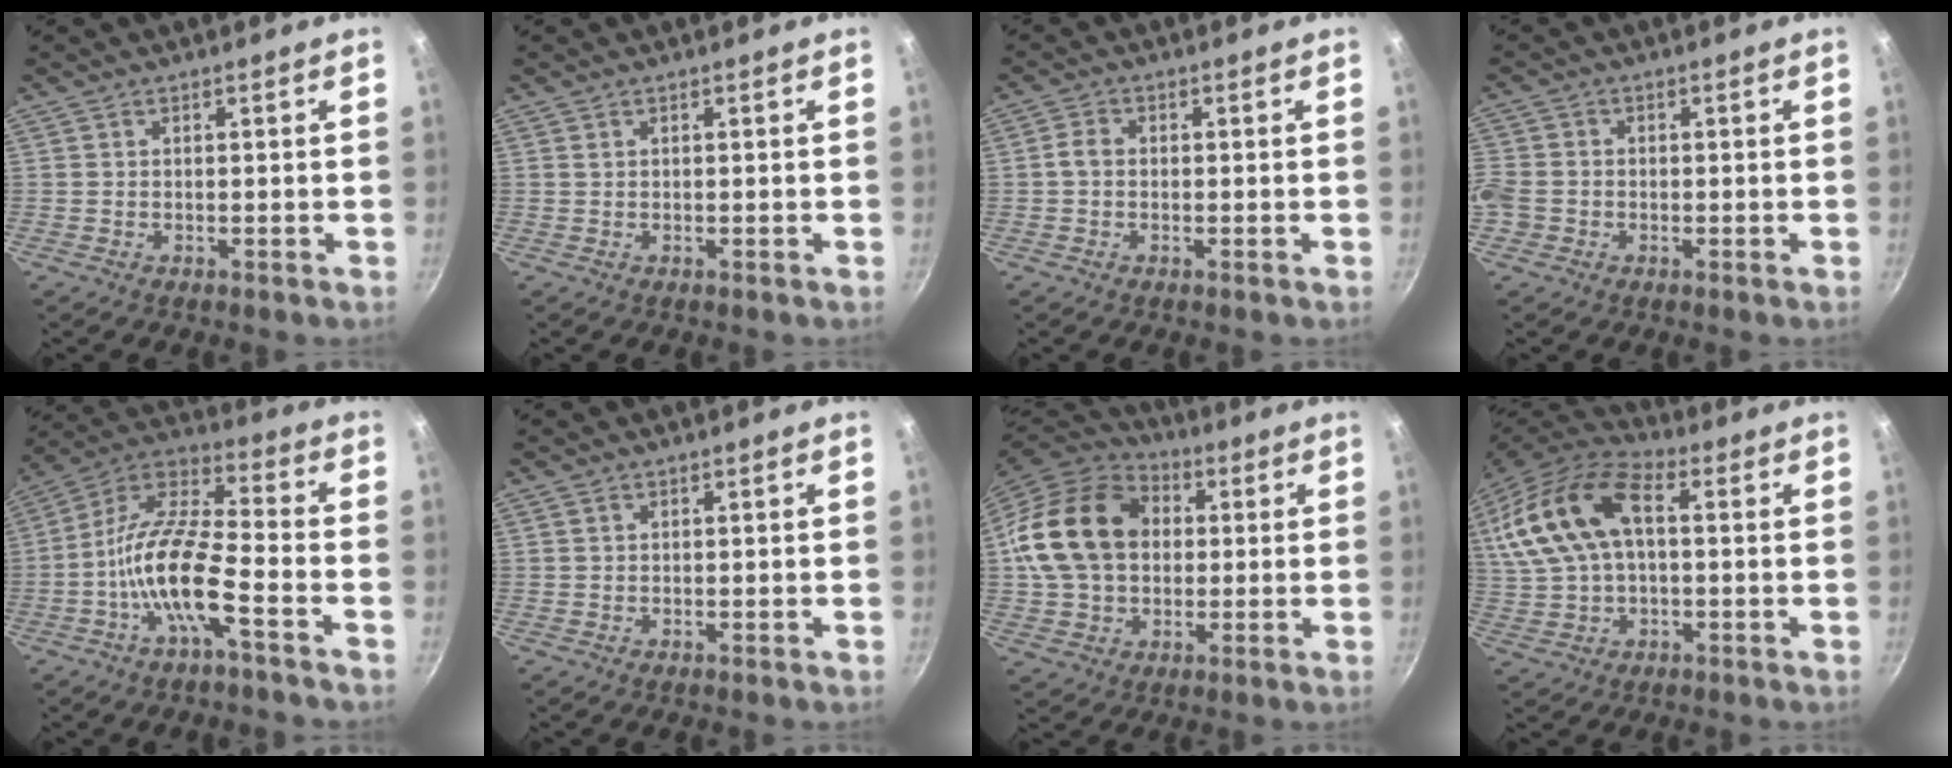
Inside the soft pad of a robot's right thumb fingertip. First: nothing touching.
{"total": 0.0}
{"total": 2.4, "force": [-0.2, 1.8, 1.5], "torque": [-0.028, 0.010, -0.008]}
{"total": 6.1, "force": [-1.5, 5.2, 2.8], "torque": [-0.064, 0.008, -0.039]}
{"total": 14.7, "force": [-5.8, 4.2, 12.8], "torque": [-0.245, 0.046, -0.127]}
{"total": 0.7, "force": [0.3, 0.6, 0.3], "torque": [-0.004, 0.001, 0.005]}
{"total": 20.6, "force": [2.8, 15.6, 13.0], "torque": [-0.221, 0.028, 0.045]}
{"total": 18.8, "force": [3.5, 10.9, 14.9], "torque": [-0.298, 0.028, 0.054]}